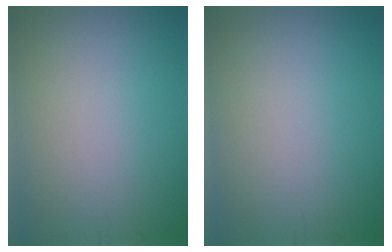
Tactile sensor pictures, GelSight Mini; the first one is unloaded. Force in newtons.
{"total": 0.0}